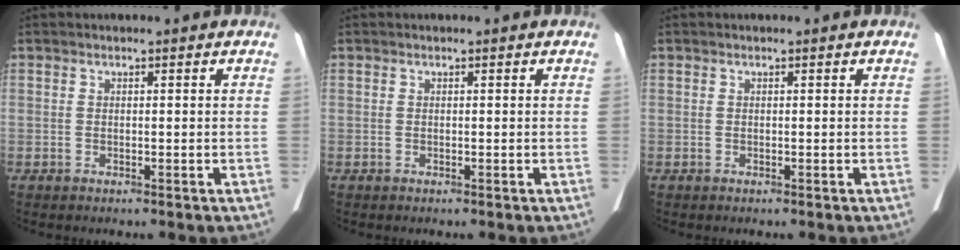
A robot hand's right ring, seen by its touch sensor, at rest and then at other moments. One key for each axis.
{"total": 0.0}
{"total": 0.0}